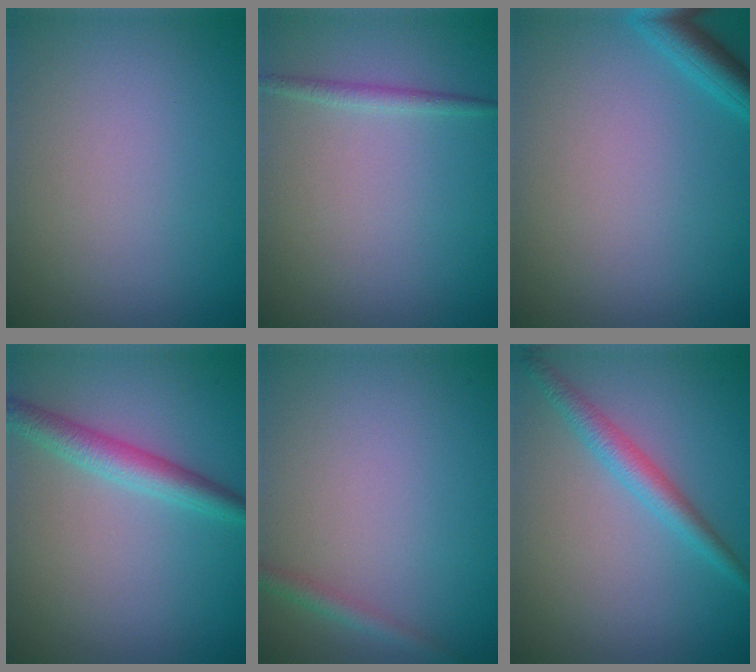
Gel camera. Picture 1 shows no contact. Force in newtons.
{"total": 1.1, "press": 1.1, "slide": 0.1}
{"total": 2.4, "press": 2.4, "slide": 0.2}
{"total": 3.1, "press": 3.1, "slide": 0.1}
{"total": 1.4, "press": 1.4, "slide": 0.1}
{"total": 2.4, "press": 2.4, "slide": 0.1}